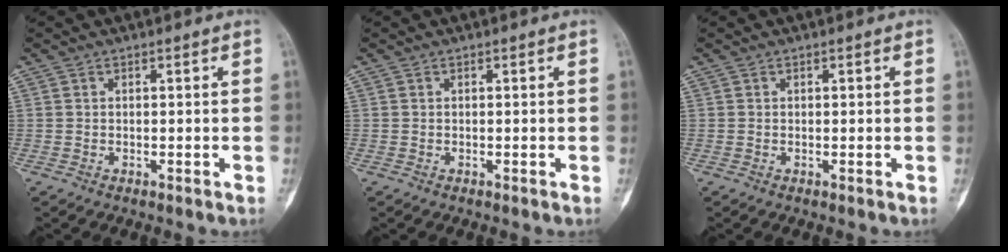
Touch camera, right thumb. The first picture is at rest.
{"total": 0.0}
{"total": 0.0}